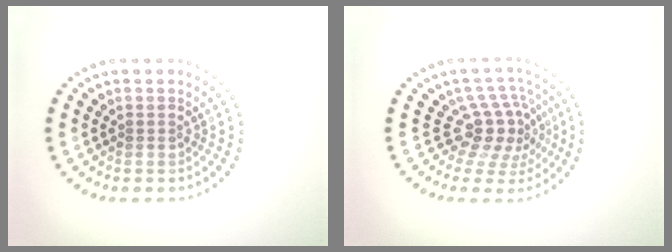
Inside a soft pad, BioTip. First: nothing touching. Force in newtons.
{"total": 4.0, "press": 3.0, "slide": 2.7}